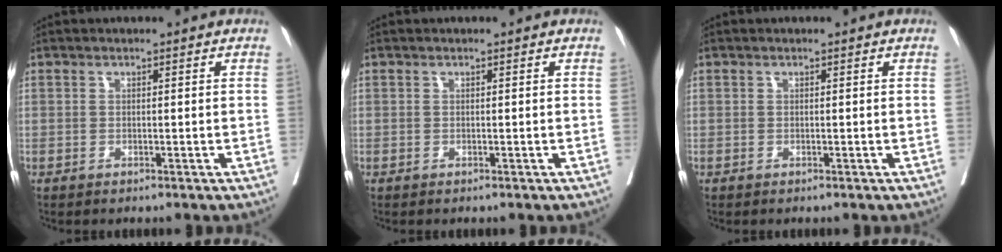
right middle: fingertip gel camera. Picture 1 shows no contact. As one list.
[{"total": 0.0}, {"total": 0.0}]